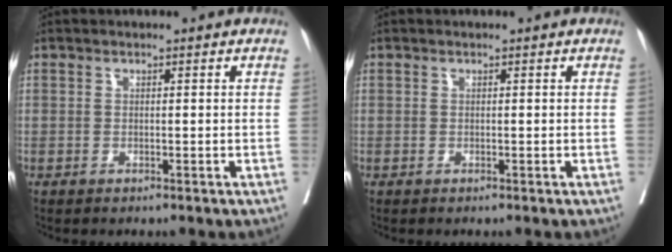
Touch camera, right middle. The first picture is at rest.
{"total": 0.0}